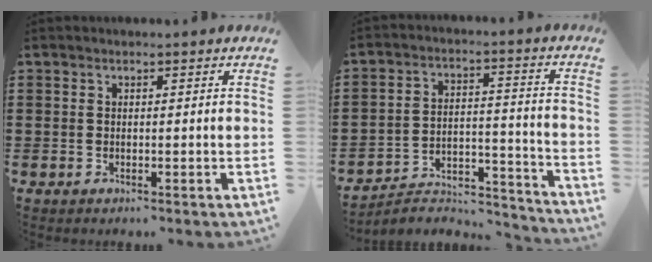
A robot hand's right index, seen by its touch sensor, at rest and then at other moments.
{"total": 4.8, "force": [-4.5, 1.1, 1.1], "torque": [-0.019, 0.004, -0.092]}